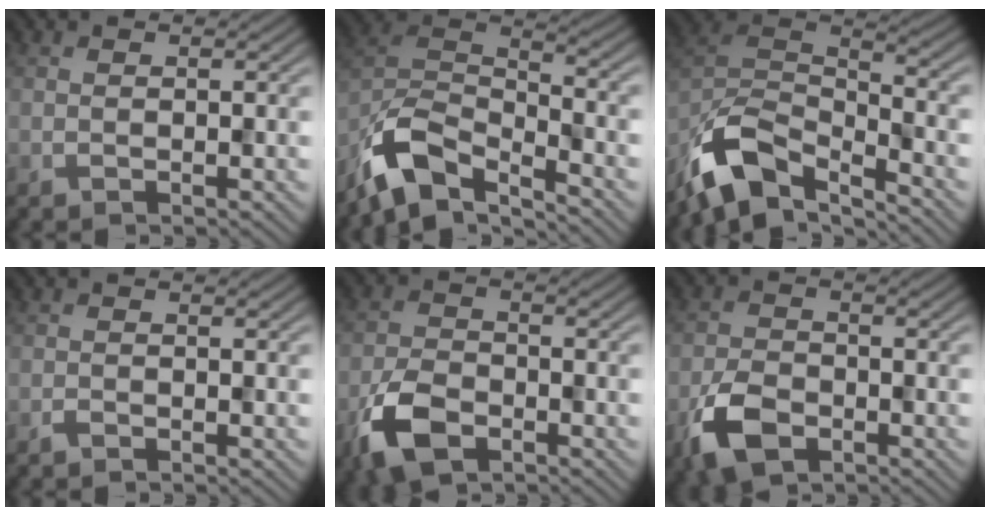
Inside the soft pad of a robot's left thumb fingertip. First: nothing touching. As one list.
[{"total": 10.1, "force": [-7.4, 3.6, 5.8], "torque": [-0.112, -0.004, -0.165]}, {"total": 11.2, "force": [-8.1, 4.2, 6.6], "torque": [-0.133, -0.009, -0.172]}, {"total": 0.6, "force": [-0.6, 0.2, 0.3], "torque": [-0.005, 0.001, -0.011]}, {"total": 7.2, "force": [-4.0, 3.9, 4.6], "torque": [-0.101, -0.007, -0.088]}, {"total": 6.4, "force": [-3.5, 3.7, 3.9], "torque": [-0.085, -0.007, -0.077]}]